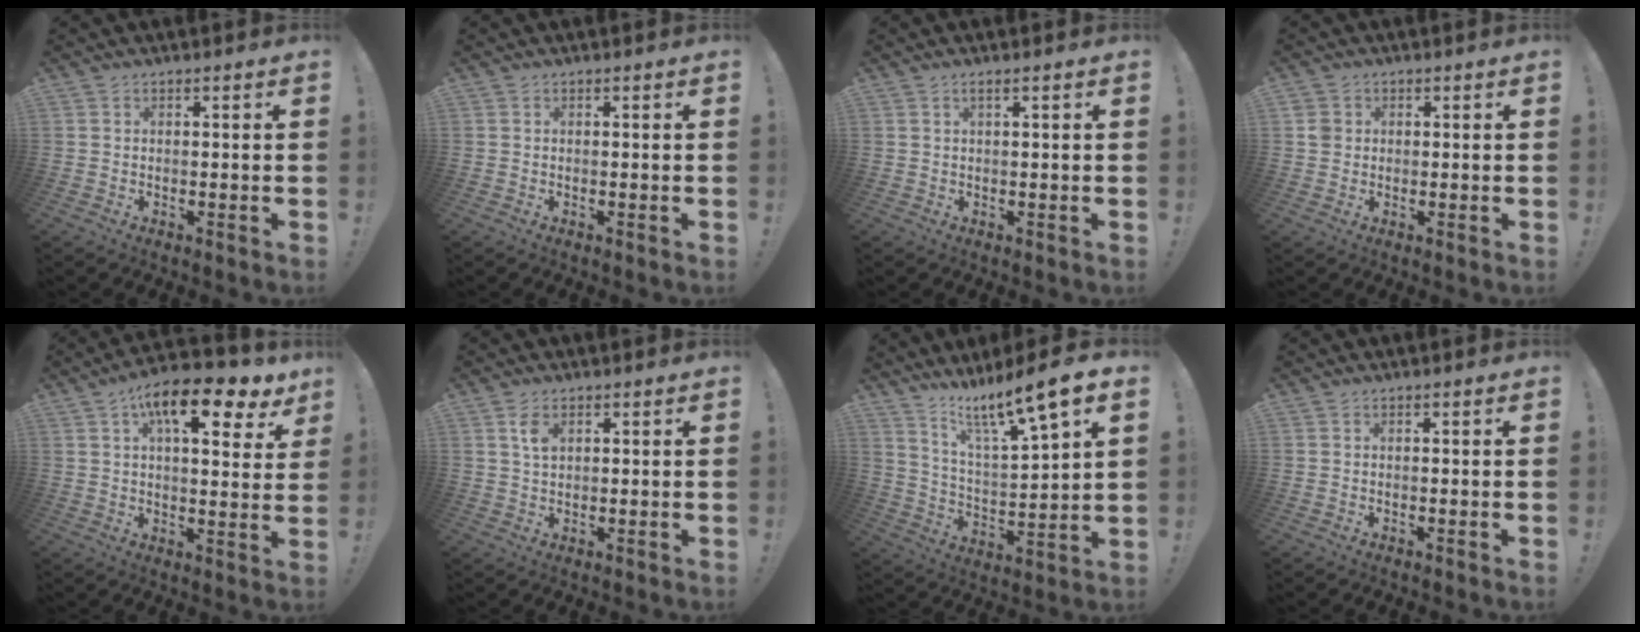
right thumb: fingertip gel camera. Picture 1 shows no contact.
{"total": 0.0}
{"total": 1.7, "force": [0.6, 0.0, 1.6], "torque": [-0.030, -0.001, 0.009]}
{"total": 2.7, "force": [0.5, 2.5, 0.9], "torque": [-0.007, 0.002, 0.008]}
{"total": 16.1, "force": [7.9, 5.9, 12.8], "torque": [-0.186, -0.041, 0.123]}
{"total": 3.7, "force": [1.8, 1.8, 2.7], "torque": [-0.041, -0.005, 0.030]}
{"total": 13.0, "force": [10.0, 0.3, 8.3], "torque": [-0.155, -0.076, 0.157]}
{"total": 0.0}